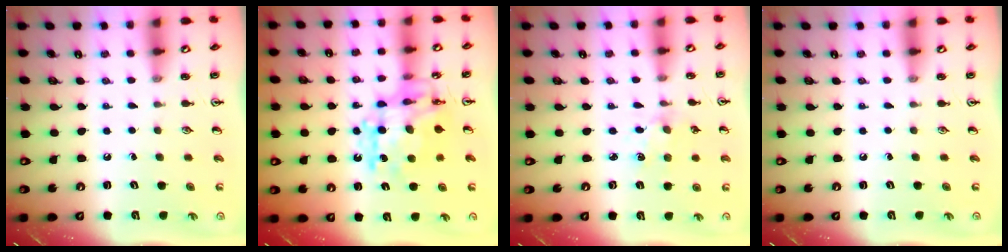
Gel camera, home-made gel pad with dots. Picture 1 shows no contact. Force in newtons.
{"total": 12.7, "press": 12.7, "slide": 1.1}
{"total": 2.8, "press": 2.7, "slide": 0.4}
{"total": 0.0}